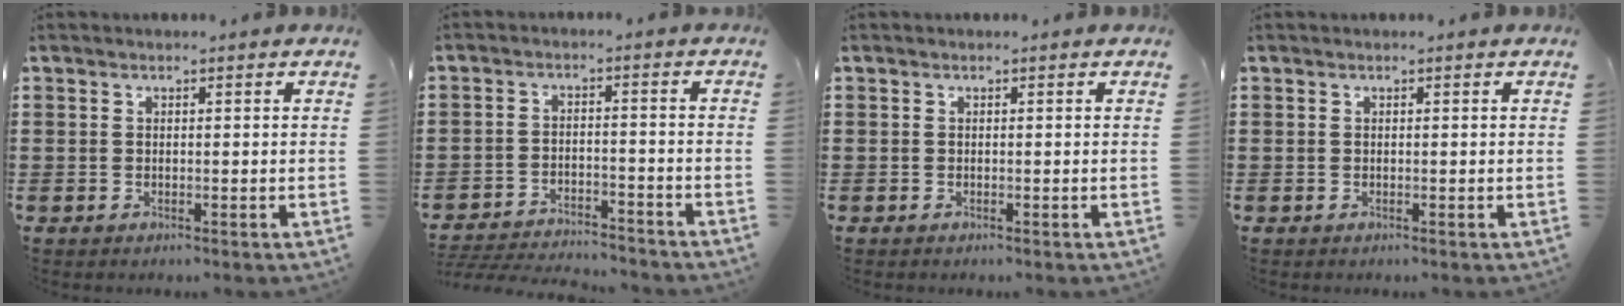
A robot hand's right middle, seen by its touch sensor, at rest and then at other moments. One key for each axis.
{"total": 4.5, "fx": -4.5, "fy": 0.3, "fz": 0.5, "tx": -0.016, "ty": 0.002, "tz": -0.093}
{"total": 0.0}
{"total": 0.0}